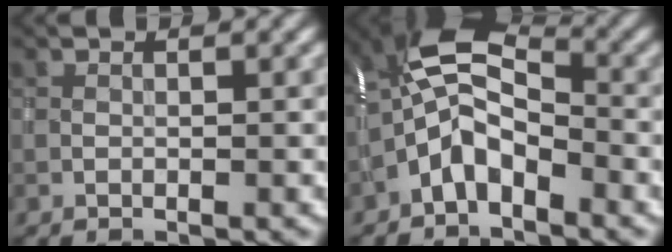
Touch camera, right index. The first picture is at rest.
{"total": 5.2, "force": [-2.0, 2.6, 4.1], "torque": [-0.082, 0.016, -0.049]}